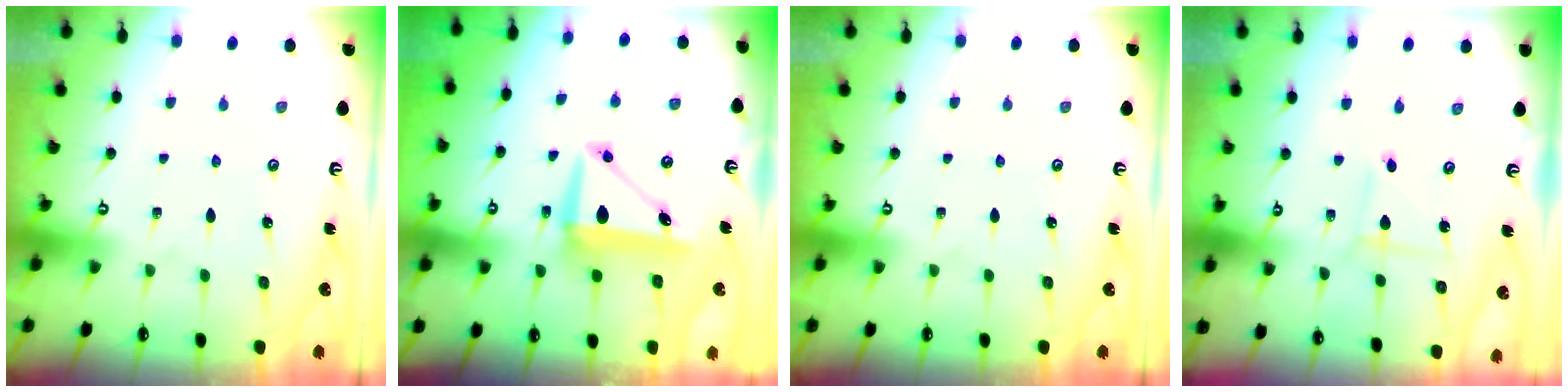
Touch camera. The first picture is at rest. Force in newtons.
{"total": 9.5, "press": 9.3, "slide": 2.1}
{"total": 0.0}
{"total": 1.8, "press": 1.8, "slide": 0.2}